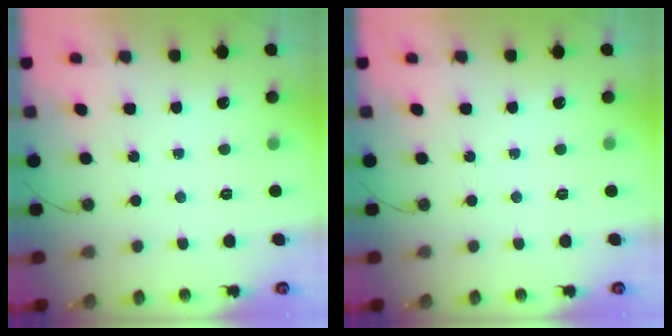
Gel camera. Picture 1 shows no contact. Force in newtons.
{"total": 0.0}